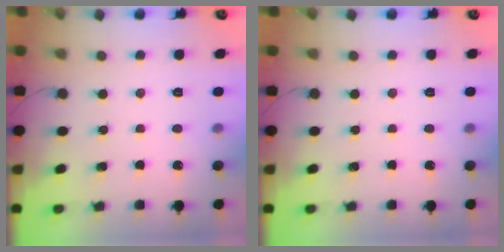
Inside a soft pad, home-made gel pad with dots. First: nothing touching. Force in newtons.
{"total": 0.0}